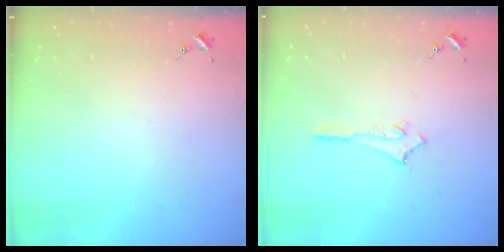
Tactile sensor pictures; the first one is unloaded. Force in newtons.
{"total": 2.6, "press": 2.6, "slide": 0.4}